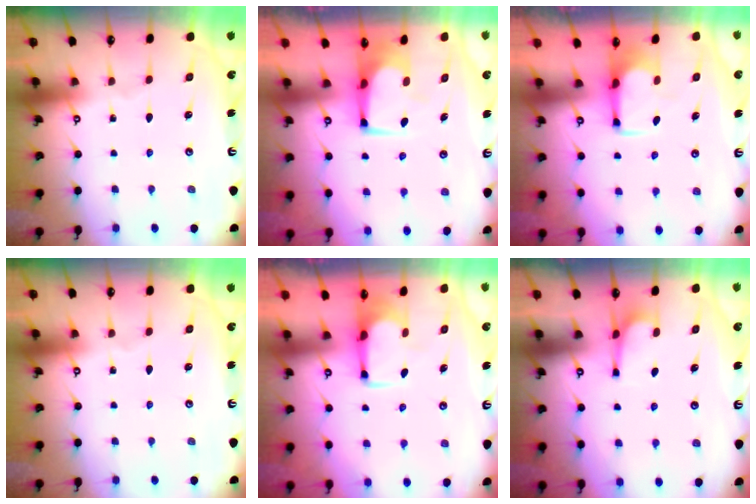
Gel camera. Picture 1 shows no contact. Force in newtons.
{"total": 1.0, "press": 0.9, "slide": 0.2}
{"total": 2.5, "press": 2.3, "slide": 0.9}
{"total": 0.0}
{"total": 1.7, "press": 1.5, "slide": 0.9}
{"total": 1.2, "press": 1.2, "slide": 0.5}